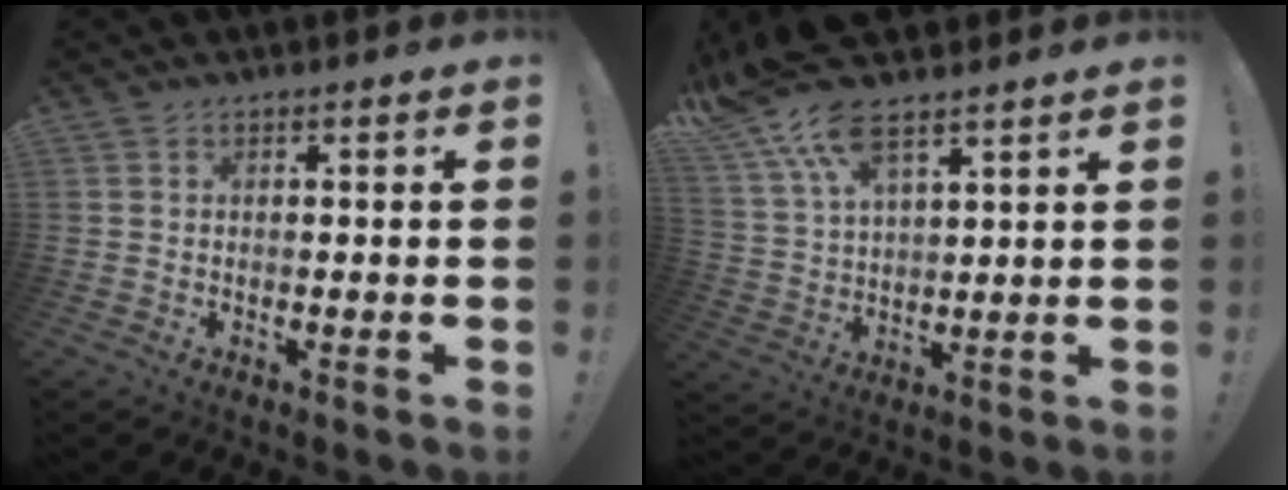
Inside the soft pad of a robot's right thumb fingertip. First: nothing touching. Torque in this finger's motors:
{"motor_torque": [0.07, 0.91, 0.48, 0.26, 0.32]}